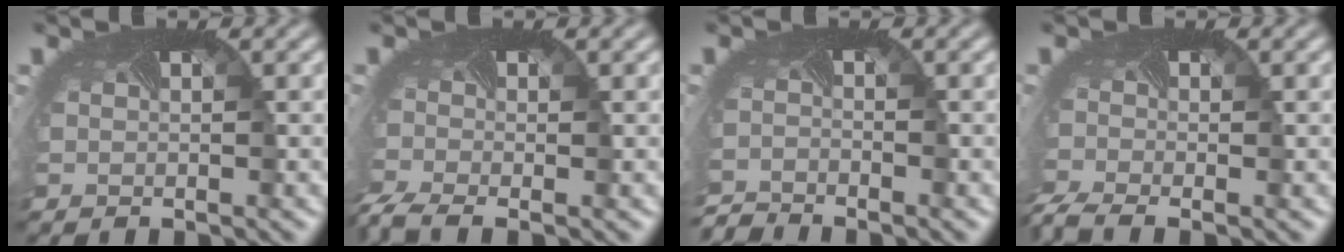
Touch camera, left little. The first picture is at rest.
{"total": 4.3, "force": [-3.2, 1.4, 2.5], "torque": [-0.068, -0.024, -0.064]}
{"total": 2.5, "force": [-2.4, -0.3, -0.6], "torque": [0.000, -0.019, -0.053]}
{"total": 4.0, "force": [-3.2, 1.1, 2.1], "torque": [-0.059, -0.024, -0.065]}